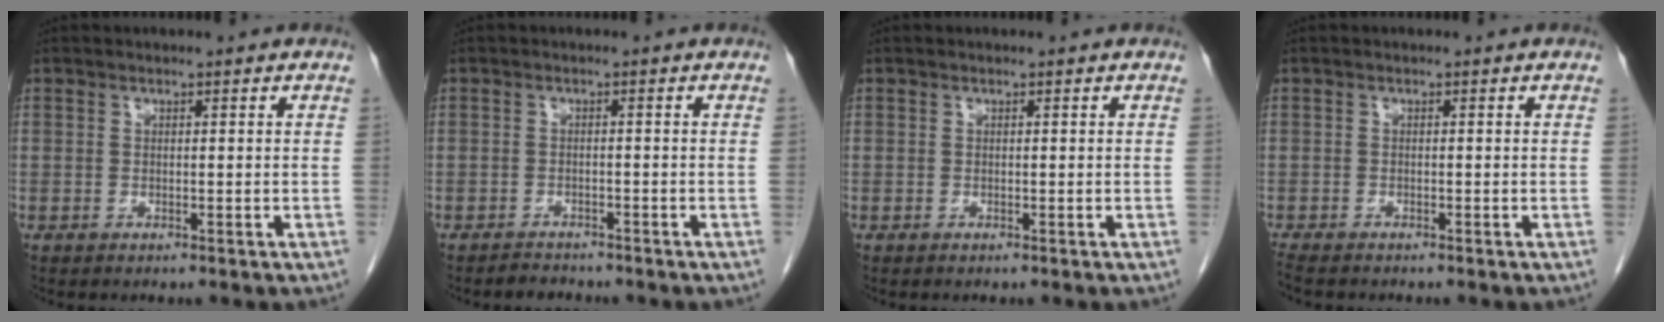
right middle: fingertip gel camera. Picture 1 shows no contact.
{"total": 1.7, "force": [-1.6, 0.6, 0.0], "torque": [-0.006, -0.003, -0.023]}
{"total": 0.0}
{"total": 2.9, "force": [-2.5, 0.7, 1.3], "torque": [-0.025, -0.008, -0.039]}